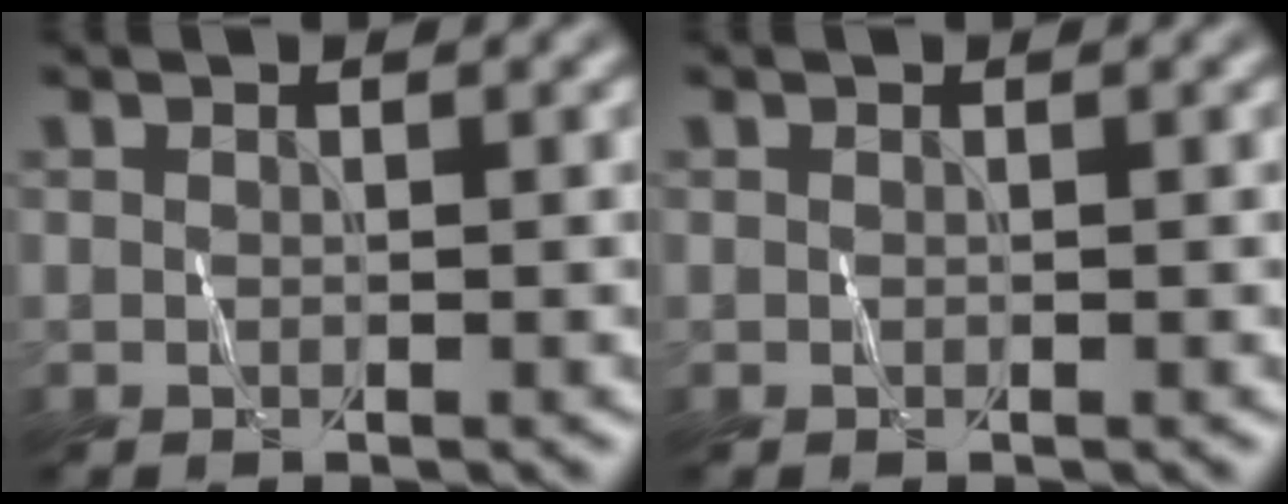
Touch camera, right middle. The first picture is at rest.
{"total": 0.0}